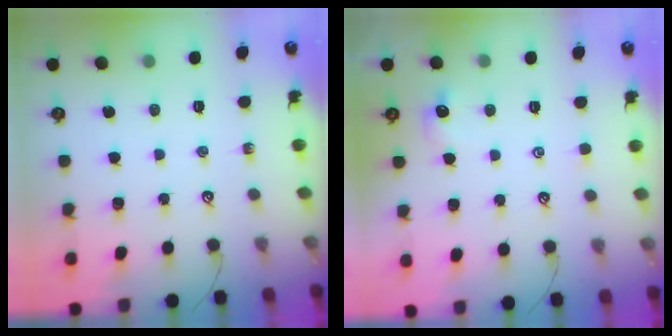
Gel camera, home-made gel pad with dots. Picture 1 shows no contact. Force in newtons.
{"total": 0.7, "press": 0.4, "slide": 0.6}